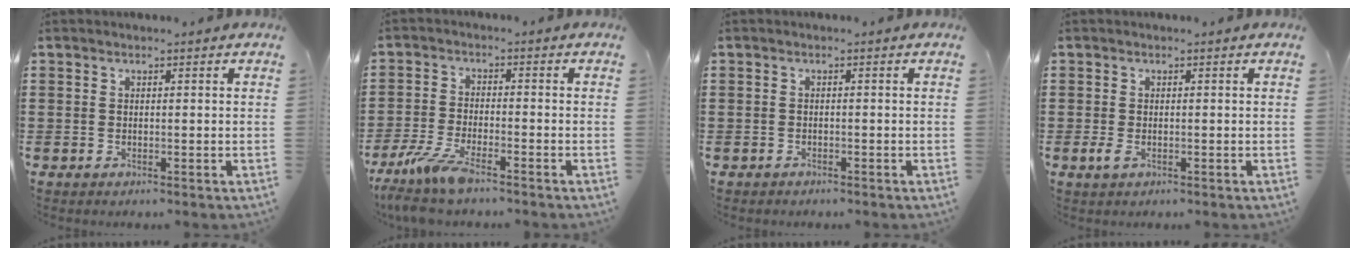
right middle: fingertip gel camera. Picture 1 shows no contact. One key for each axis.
{"total": 6.3, "fx": -4.9, "fy": 0.8, "fz": 3.8, "tx": -0.097, "ty": -0.021, "tz": -0.094}
{"total": 0.8, "fx": -0.7, "fy": 0.2, "fz": 0.0, "tx": -0.003, "ty": 0.000, "tz": -0.016}
{"total": 1.4, "fx": -0.4, "fy": 0.7, "fz": 1.2, "tx": -0.039, "ty": -0.009, "tz": -0.012}